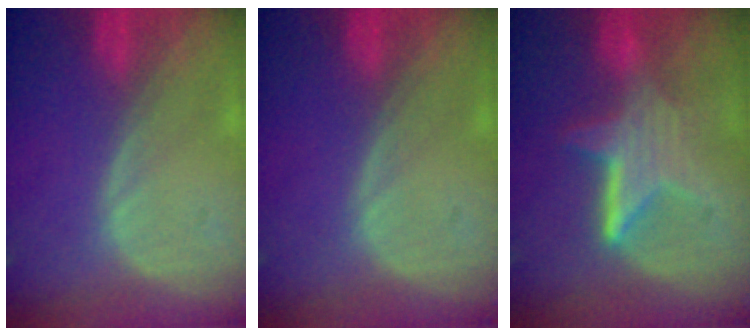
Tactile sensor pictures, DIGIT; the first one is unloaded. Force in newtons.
{"total": 0.0}
{"total": 6.6, "press": 5.9, "slide": 3.1}